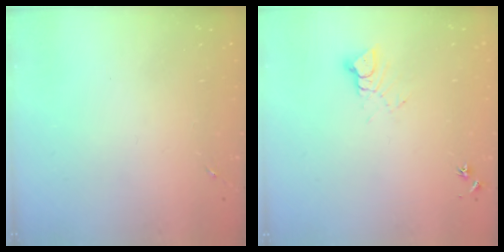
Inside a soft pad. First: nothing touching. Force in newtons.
{"total": 6.0, "press": 6.0, "slide": 0.4}